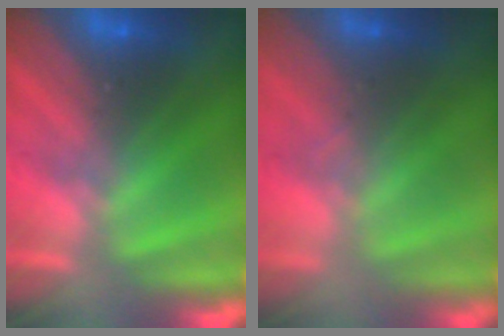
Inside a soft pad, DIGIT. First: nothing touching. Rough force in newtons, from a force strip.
{"total": 1.8}